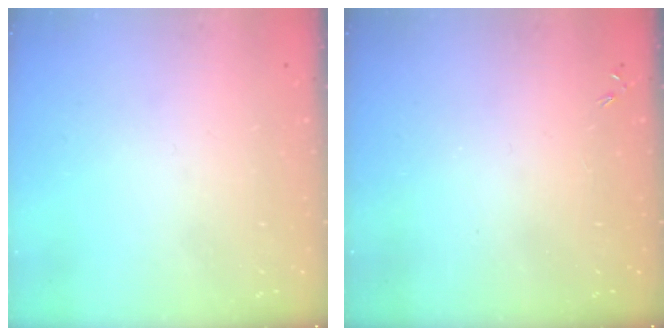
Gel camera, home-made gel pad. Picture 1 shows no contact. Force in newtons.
{"total": 0.0}